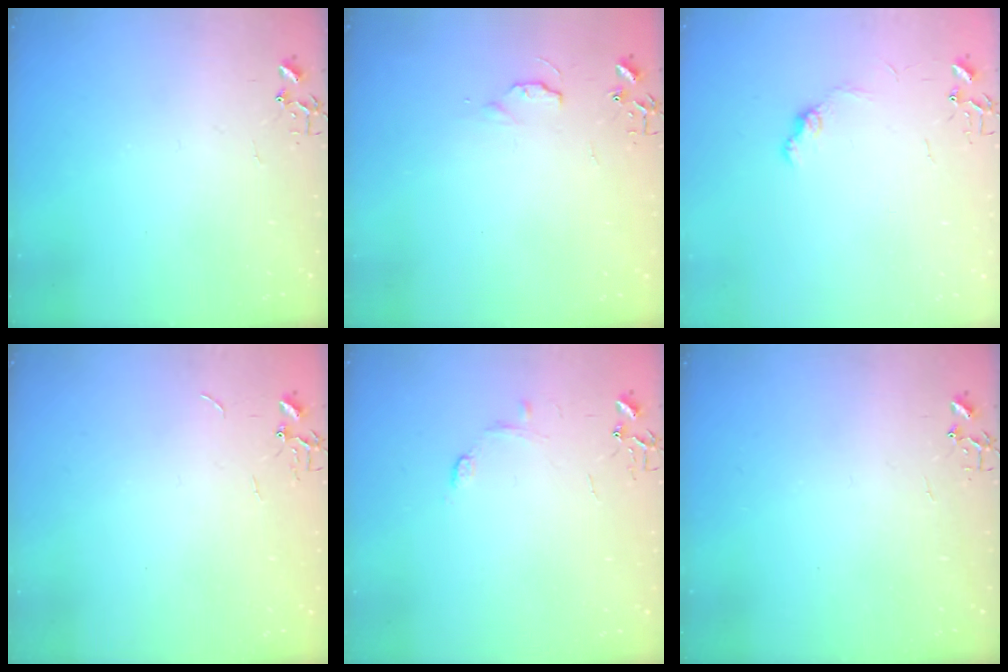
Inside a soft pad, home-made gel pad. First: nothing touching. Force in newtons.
{"total": 3.8, "press": 3.7, "slide": 0.5}
{"total": 8.7, "press": 8.7, "slide": 0.7}
{"total": 0.7, "press": 0.7, "slide": 0.1}
{"total": 6.6, "press": 6.6, "slide": 0.9}
{"total": 0.0}